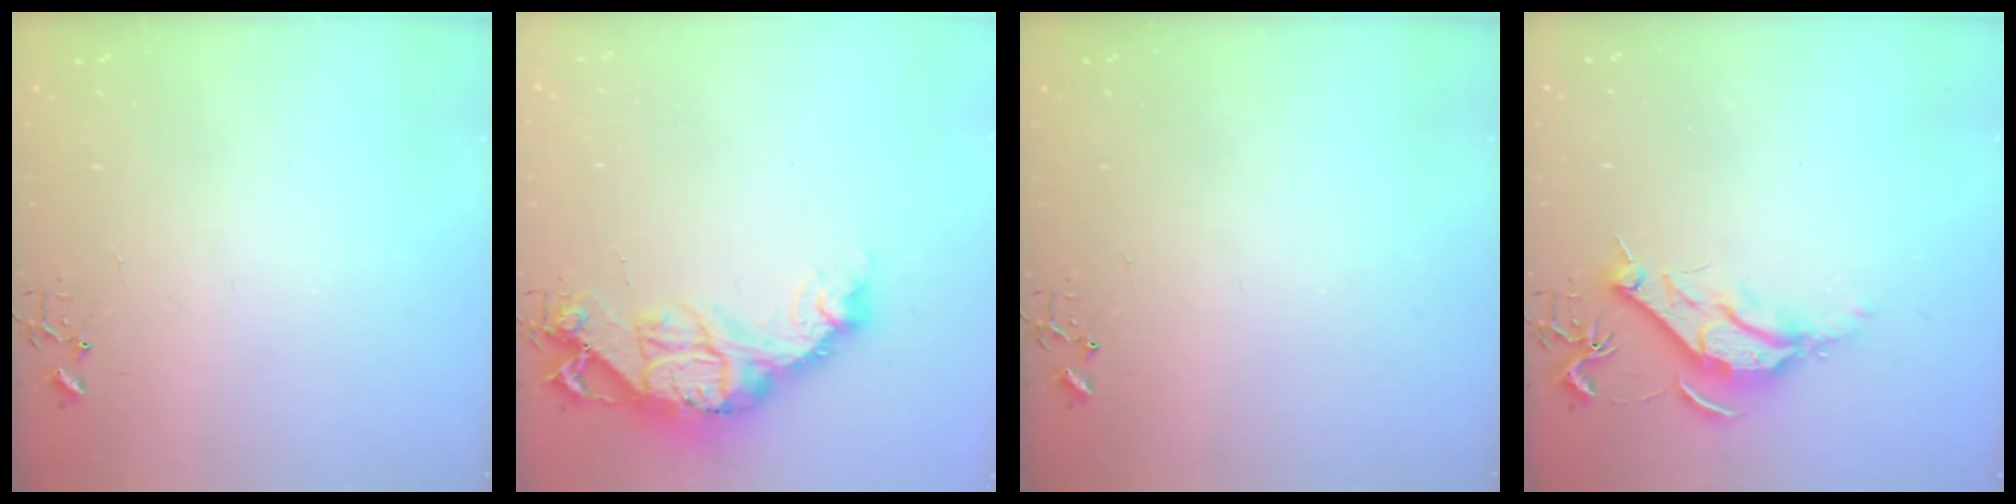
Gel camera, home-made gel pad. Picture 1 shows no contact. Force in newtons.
{"total": 16.7, "press": 16.6, "slide": 1.4}
{"total": 0.0}
{"total": 9.8, "press": 9.8, "slide": 0.5}